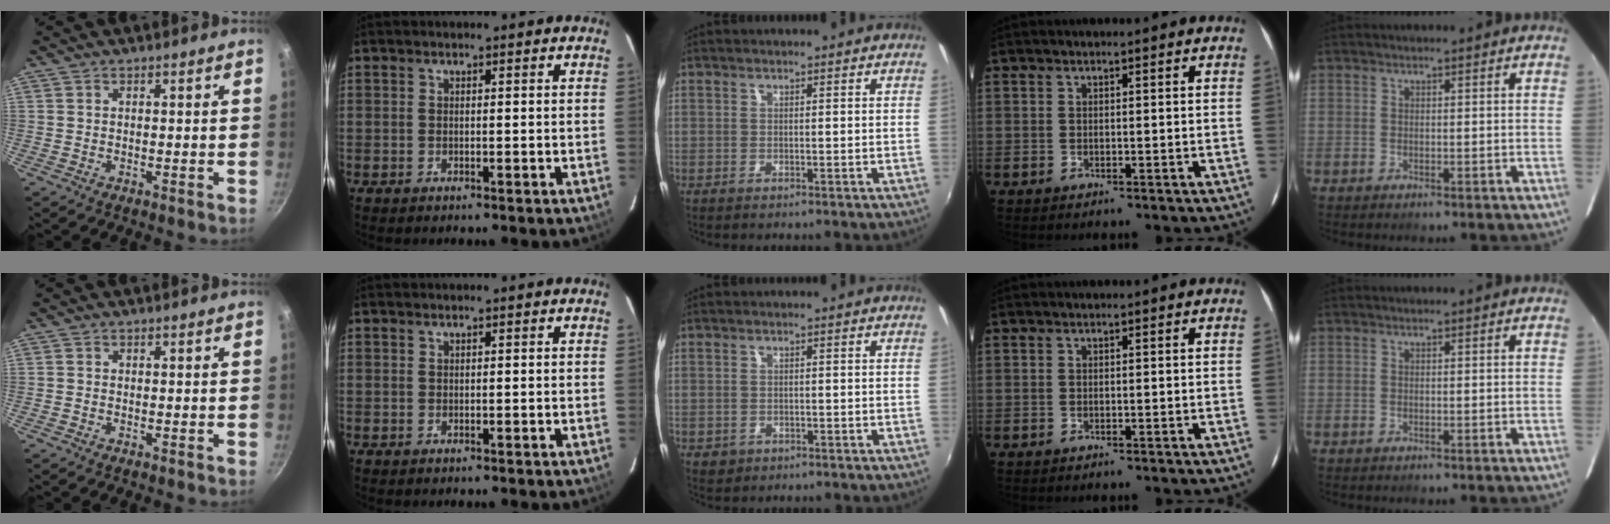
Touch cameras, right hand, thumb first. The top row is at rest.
{"middle": {"total": 2.1, "force": [-0.8, 1.8, 0.8], "torque": [-0.019, -0.002, -0.008]}}